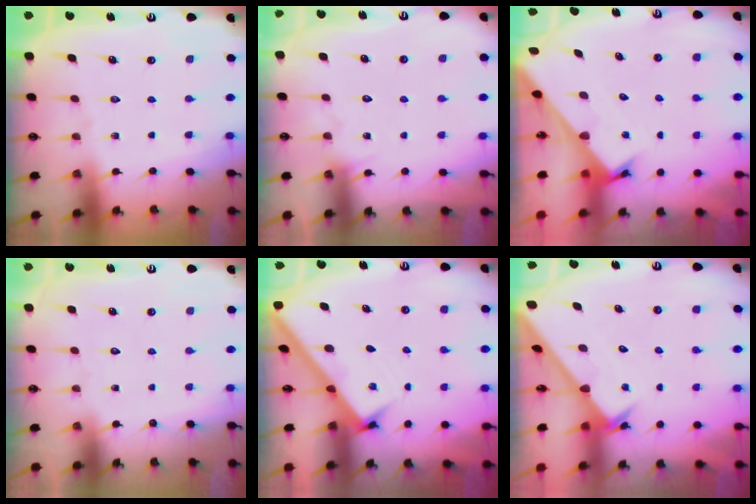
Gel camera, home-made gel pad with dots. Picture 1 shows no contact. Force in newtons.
{"total": 5.6, "press": 5.5, "slide": 0.4}
{"total": 2.4, "press": 2.4, "slide": 0.2}
{"total": 1.5, "press": 1.5, "slide": 0.0}
{"total": 2.5, "press": 2.5, "slide": 0.3}
{"total": 2.6, "press": 2.6, "slide": 0.2}